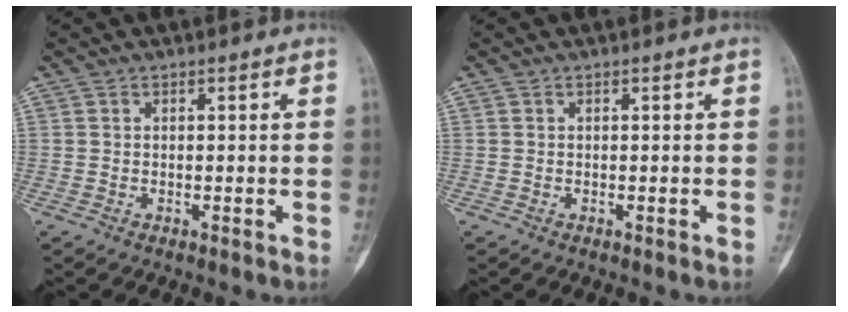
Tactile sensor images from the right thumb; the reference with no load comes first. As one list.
[{"total": 0.0}]